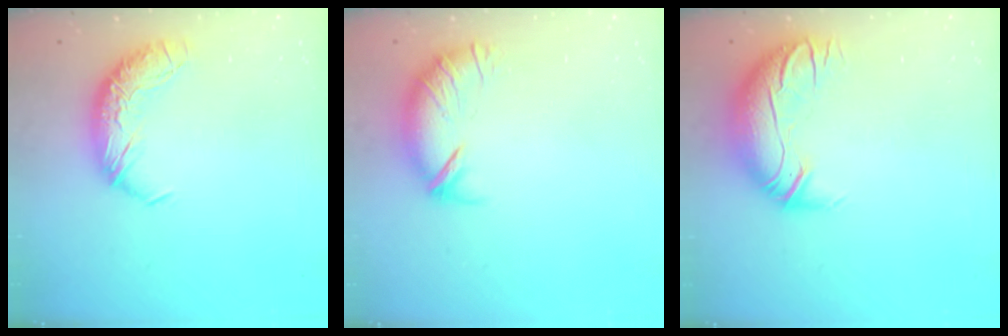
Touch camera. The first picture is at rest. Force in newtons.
{"total": 4.1, "press": 3.7, "slide": 1.7}
{"total": 3.0, "press": 0.4, "slide": 2.9}